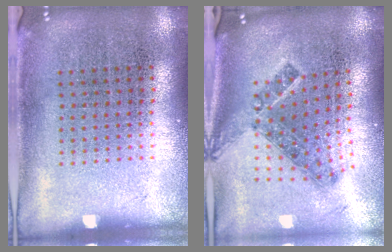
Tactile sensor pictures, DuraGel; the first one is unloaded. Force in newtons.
{"total": 1.4, "press": 1.0, "slide": 0.9}